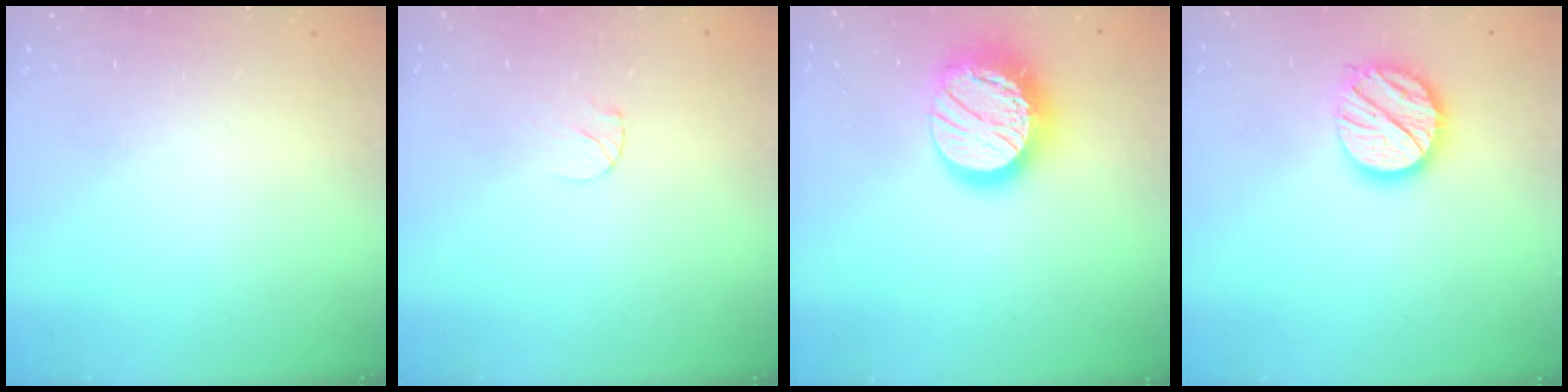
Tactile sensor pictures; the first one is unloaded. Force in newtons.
{"total": 4.3, "press": 4.3, "slide": 0.4}
{"total": 17.5, "press": 17.5, "slide": 1.2}
{"total": 15.9, "press": 15.9, "slide": 1.5}